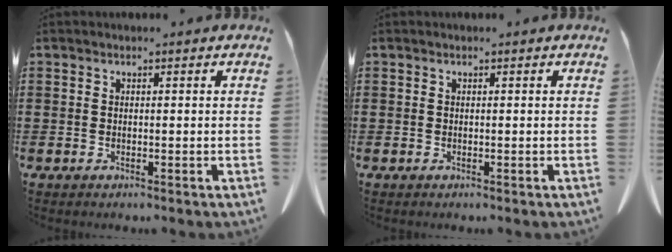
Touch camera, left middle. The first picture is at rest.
{"total": 0.0}